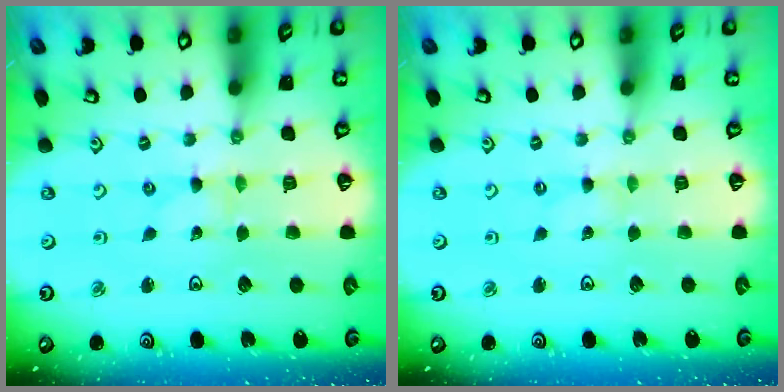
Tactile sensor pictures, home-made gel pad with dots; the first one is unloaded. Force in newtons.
{"total": 0.6, "press": 0.6, "slide": 0.2}